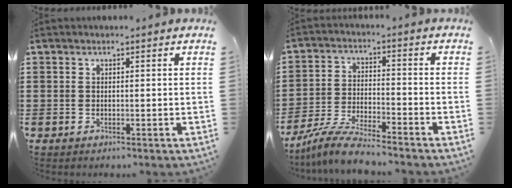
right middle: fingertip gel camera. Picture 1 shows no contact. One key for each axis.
{"total": 7.0, "fx": -6.5, "fy": 0.4, "fz": 2.6, "tx": -0.056, "ty": 0.000, "tz": -0.127}